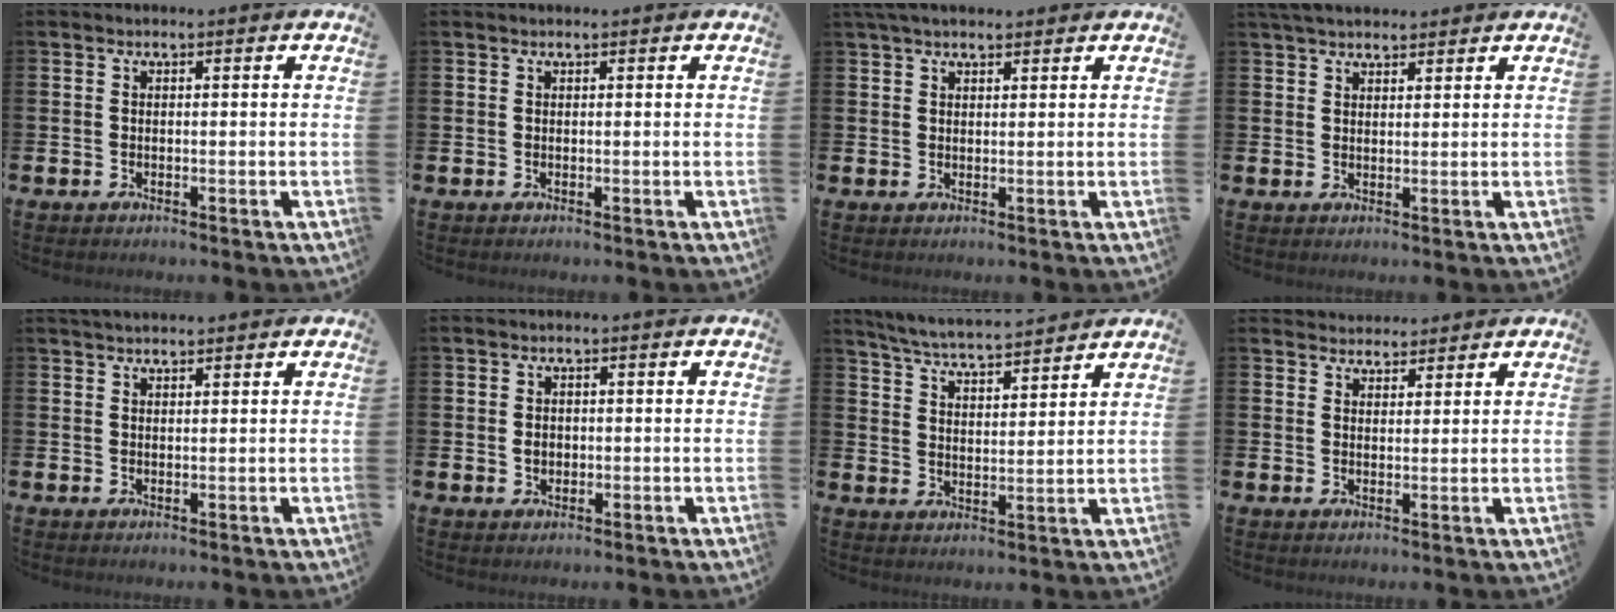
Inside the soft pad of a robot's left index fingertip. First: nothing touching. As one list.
[{"total": 0.0}, {"total": 3.0, "force": [2.5, 1.0, 1.3], "torque": [-0.022, -0.004, 0.045]}, {"total": 3.7, "force": [3.4, 1.1, 1.1], "torque": [-0.027, -0.007, 0.064]}, {"total": 2.0, "force": [1.8, 0.4, 0.5], "torque": [-0.005, -0.003, 0.032]}, {"total": 1.7, "force": [0.0, 1.4, 1.0], "torque": [-0.012, 0.006, -0.005]}, {"total": 5.5, "force": [5.4, 0.1, 0.9], "torque": [-0.042, -0.035, 0.096]}, {"total": 3.1, "force": [3.0, 0.9, -0.2], "torque": [-0.003, -0.012, 0.056]}]